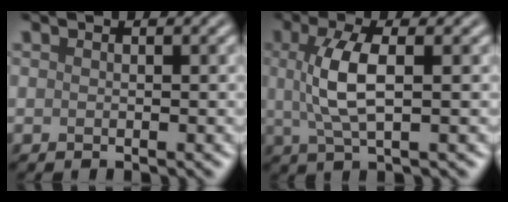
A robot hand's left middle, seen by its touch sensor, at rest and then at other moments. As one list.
[{"total": 4.7, "force": [0.6, 1.5, 4.4], "torque": [-0.098, 0.003, 0.013]}]